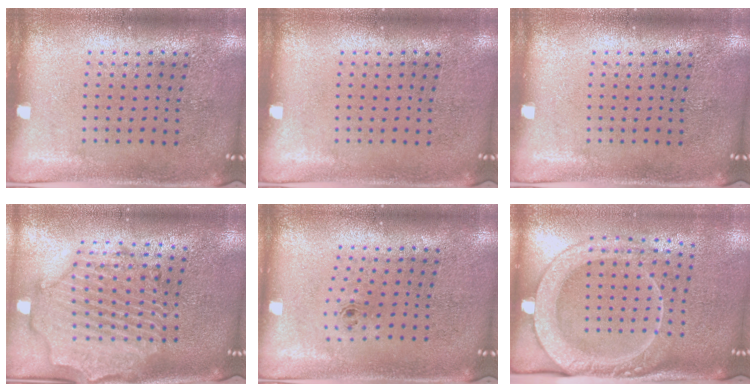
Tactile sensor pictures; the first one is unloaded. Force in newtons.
{"total": 0.0}
{"total": 0.0}
{"total": 2.8, "press": 2.5, "slide": 1.3}
{"total": 0.6, "press": 0.2, "slide": 0.6}
{"total": 2.5, "press": 2.0, "slide": 1.5}